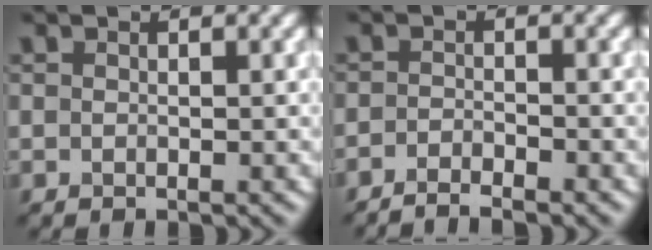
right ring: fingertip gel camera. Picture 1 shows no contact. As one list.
[{"total": 2.2, "force": [-1.9, 0.2, 0.9], "torque": [-0.015, 0.001, -0.039]}]